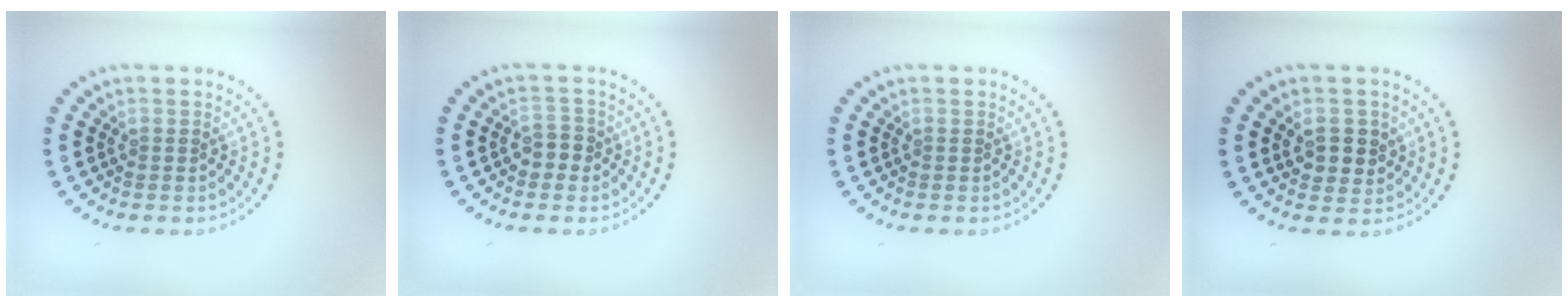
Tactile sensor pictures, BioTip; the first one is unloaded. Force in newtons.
{"total": 1.9, "press": 1.8, "slide": 0.7}
{"total": 0.0}
{"total": 2.7, "press": 2.7, "slide": 0.6}